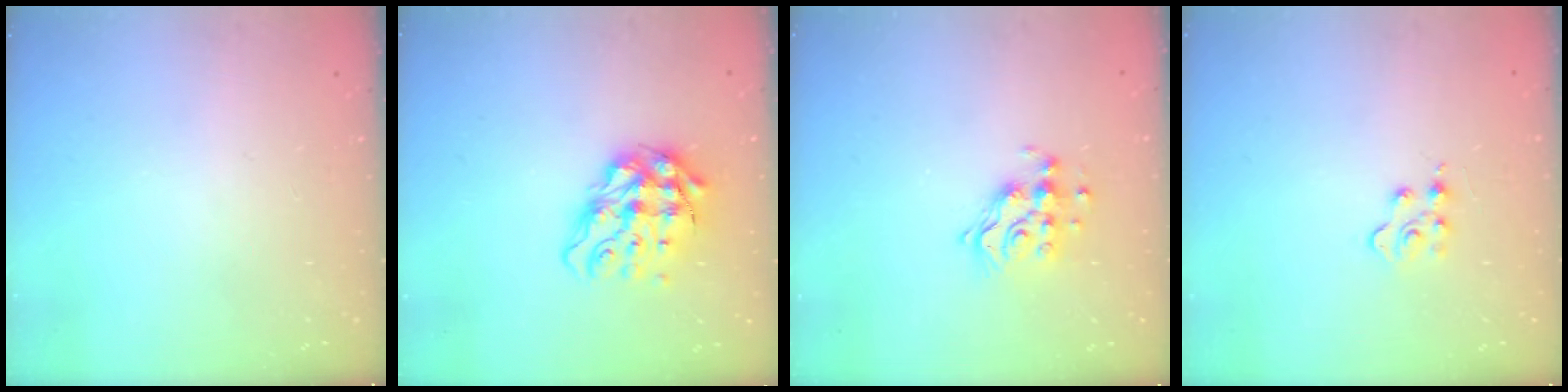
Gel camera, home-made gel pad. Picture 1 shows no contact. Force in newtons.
{"total": 15.8, "press": 15.7, "slide": 1.6}
{"total": 11.5, "press": 11.4, "slide": 1.0}
{"total": 3.5, "press": 3.4, "slide": 0.6}